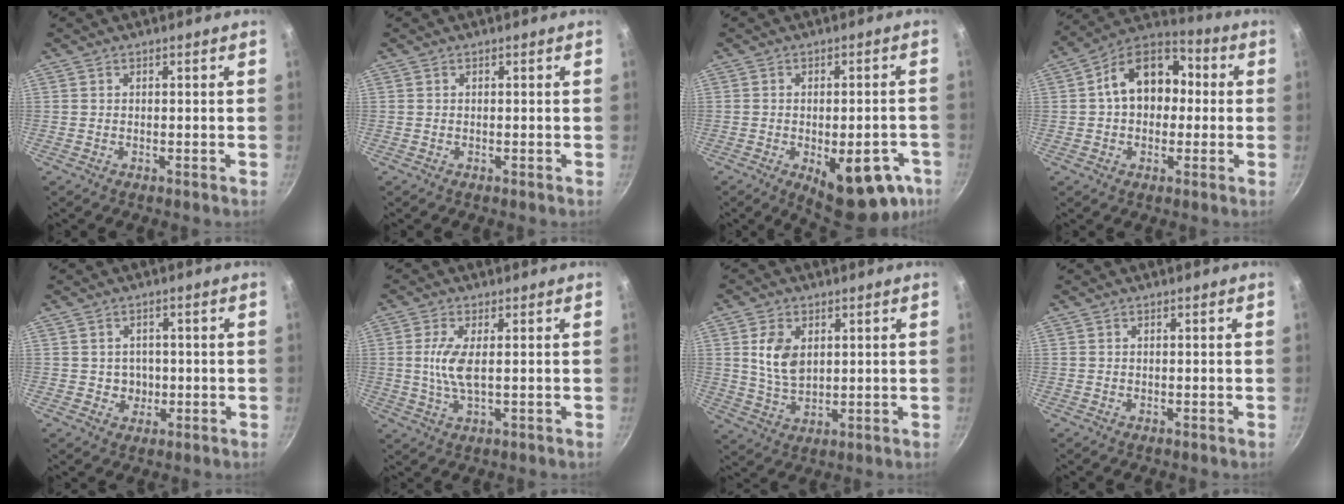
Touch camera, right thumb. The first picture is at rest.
{"total": 0.0}
{"total": 17.2, "force": [-6.8, 7.7, 13.8], "torque": [-0.125, 0.008, -0.079]}
{"total": 14.9, "force": [1.3, 10.8, 10.2], "torque": [-0.117, 0.038, 0.001]}
{"total": 3.3, "force": [-0.2, 3.2, 1.1], "torque": [0.003, 0.002, -0.001]}
{"total": 5.9, "force": [0.6, 1.9, 5.6], "torque": [-0.125, -0.002, 0.011]}
{"total": 7.8, "force": [2.1, 5.1, 5.6], "torque": [-0.093, -0.016, 0.045]}
{"total": 0.0}